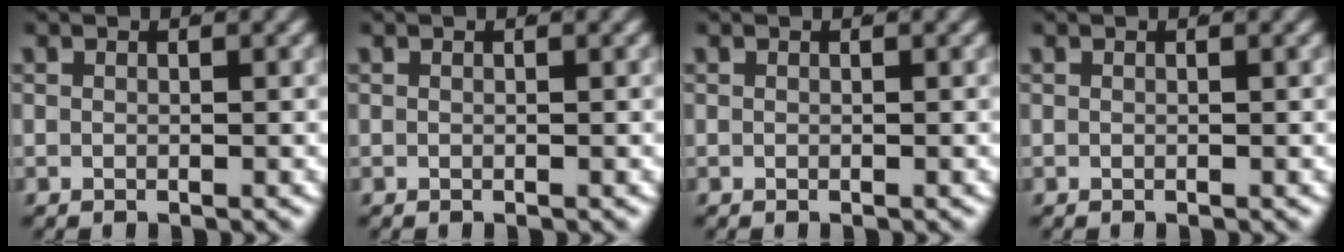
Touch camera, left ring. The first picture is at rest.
{"total": 0.0}
{"total": 0.0}
{"total": 0.0}